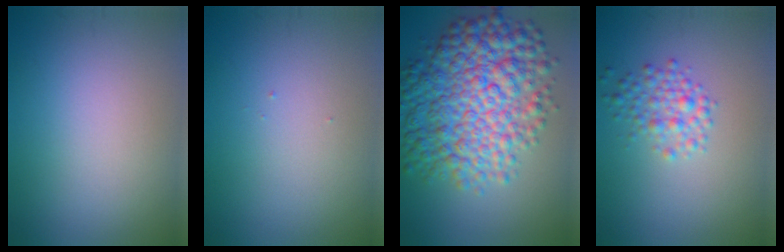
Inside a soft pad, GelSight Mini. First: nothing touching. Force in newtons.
{"total": 0.0}
{"total": 10.3, "press": 10.3, "slide": 0.1}
{"total": 2.4, "press": 2.4, "slide": 0.1}